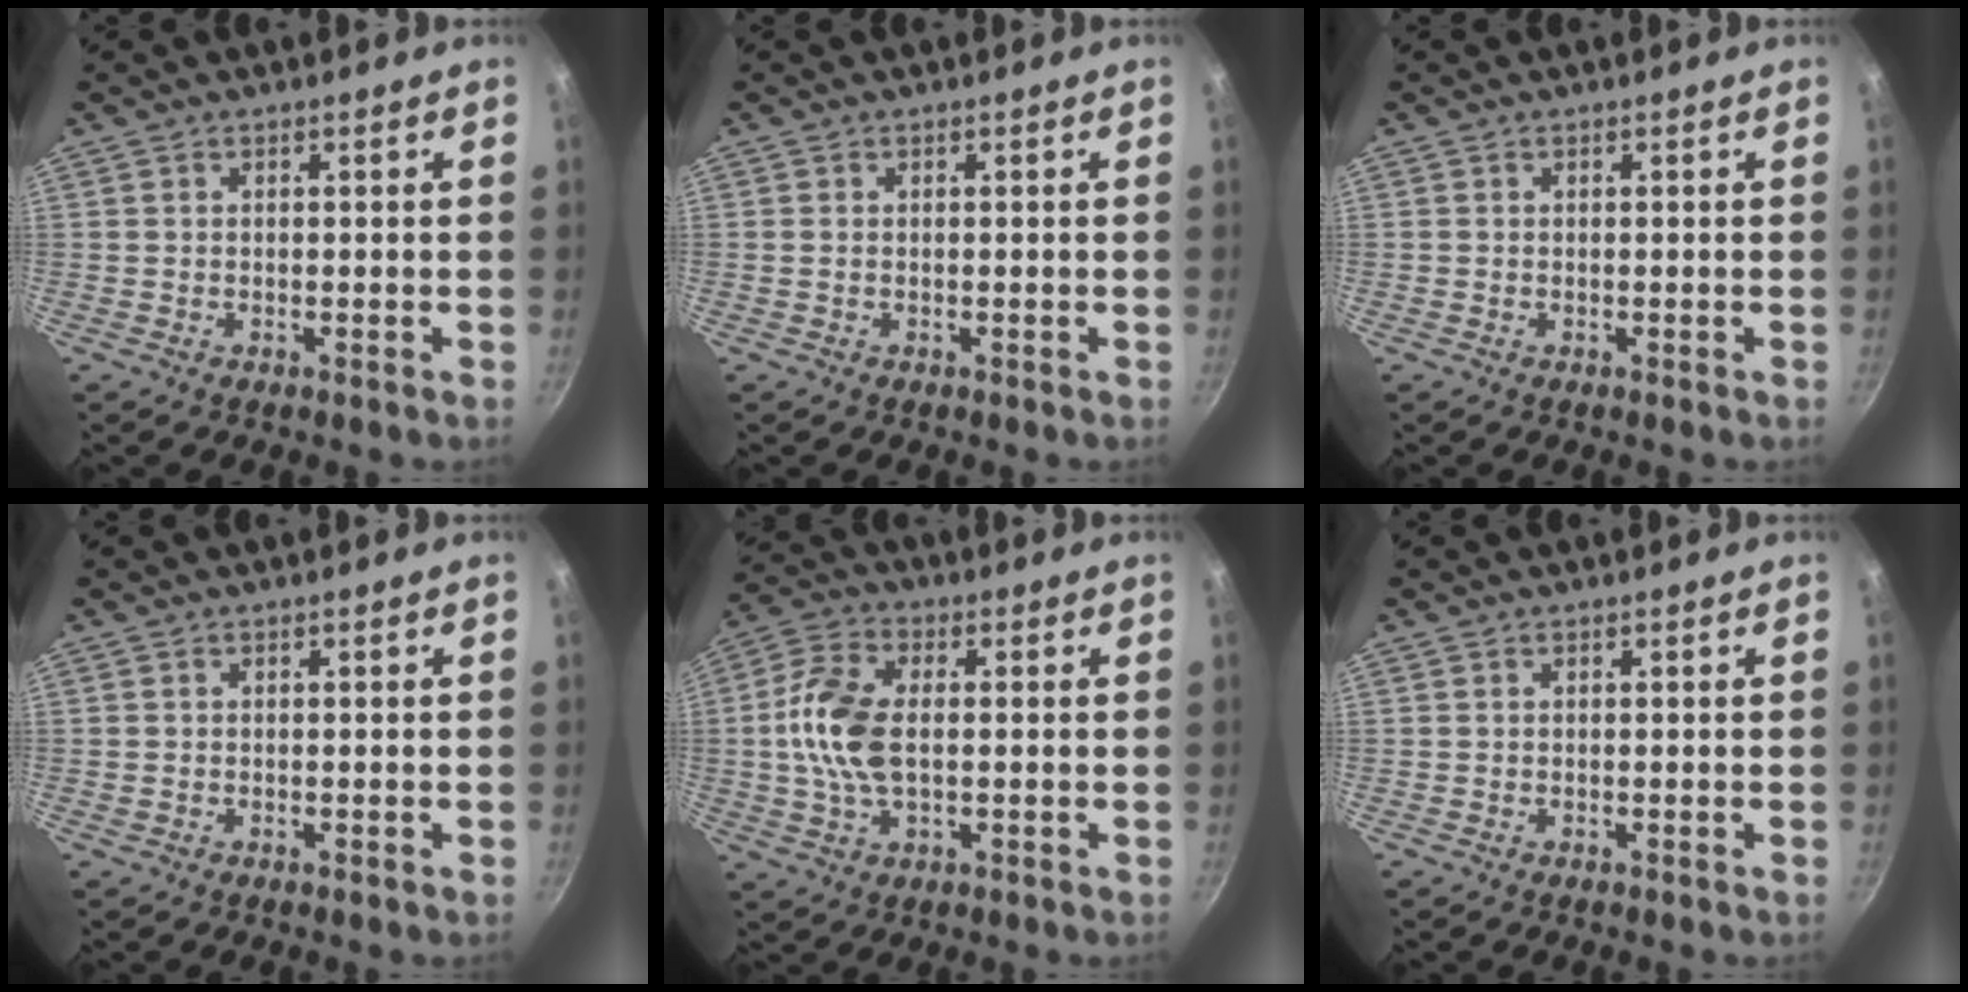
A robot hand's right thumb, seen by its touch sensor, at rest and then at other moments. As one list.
[{"total": 0.5, "force": [-0.1, 0.3, 0.4], "torque": [-0.008, 0.002, -0.002]}, {"total": 0.0}, {"total": 0.0}, {"total": 11.5, "force": [0.1, 6.5, 9.6], "torque": [-0.190, 0.020, -0.009]}, {"total": 0.0}]